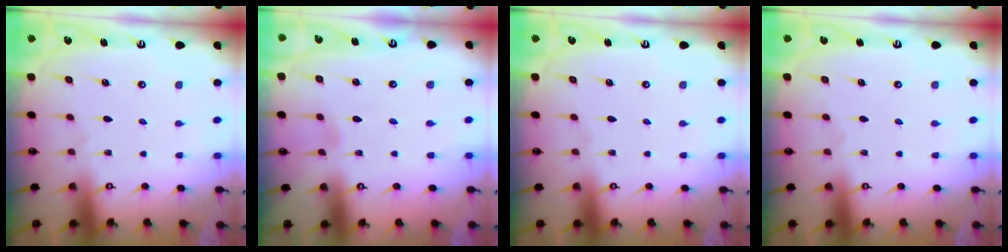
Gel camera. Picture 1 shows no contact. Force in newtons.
{"total": 1.9, "press": 1.9, "slide": 0.2}
{"total": 0.0}
{"total": 0.0}